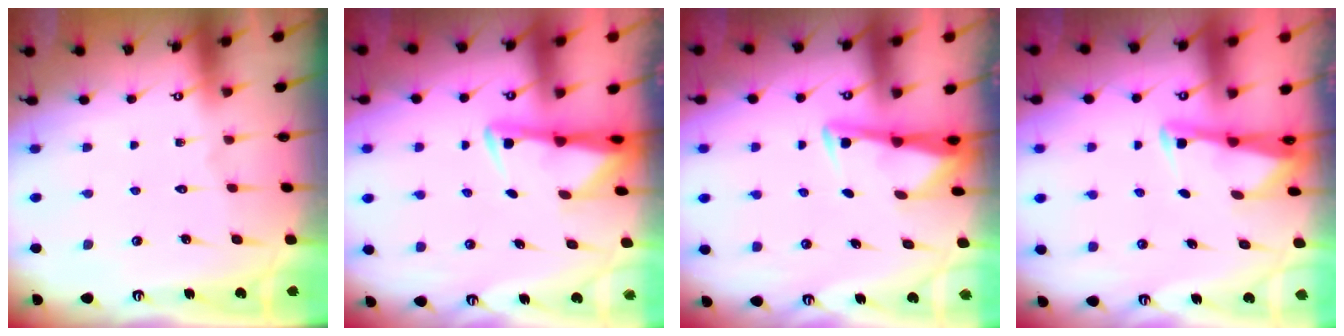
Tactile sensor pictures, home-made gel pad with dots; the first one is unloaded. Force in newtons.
{"total": 2.8, "press": 2.8, "slide": 0.4}
{"total": 3.0, "press": 3.0, "slide": 0.3}
{"total": 2.5, "press": 2.5, "slide": 0.3}